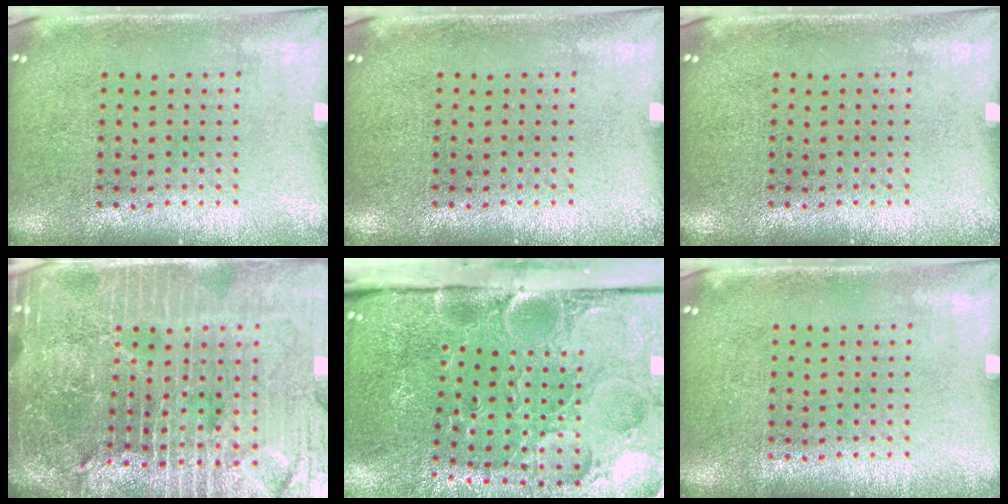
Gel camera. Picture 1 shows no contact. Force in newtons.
{"total": 0.0}
{"total": 0.0}
{"total": 6.5, "press": 5.7, "slide": 3.0}
{"total": 5.2, "press": 4.1, "slide": 3.2}
{"total": 0.0}